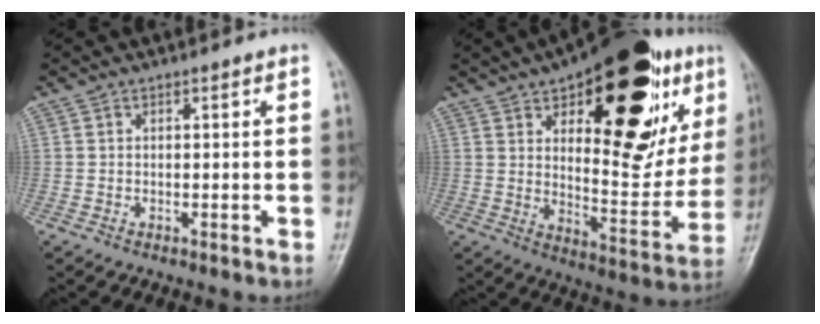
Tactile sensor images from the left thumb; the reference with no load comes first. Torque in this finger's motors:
{"motor_torque": [0.26, 0.86, 1.82, -0.95, 0.09]}